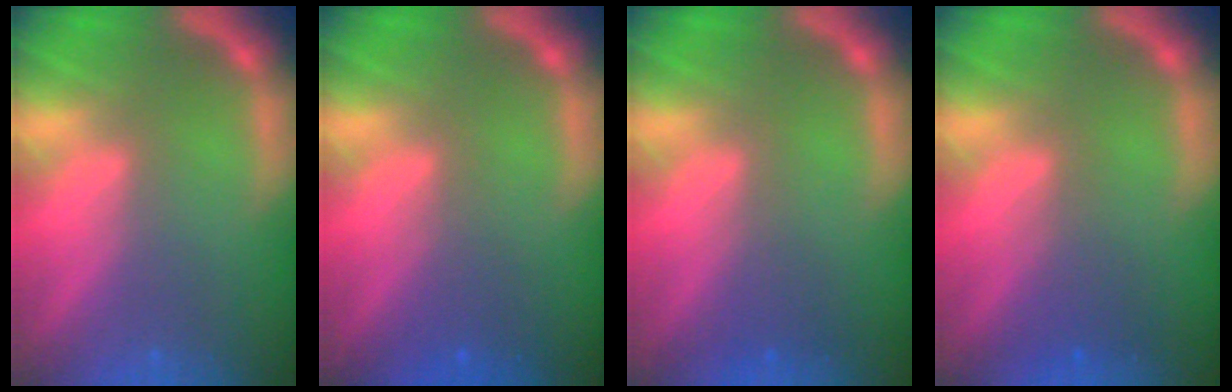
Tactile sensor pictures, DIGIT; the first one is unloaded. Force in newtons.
{"total": 1.9}
{"total": 1.5}
{"total": 2.0}